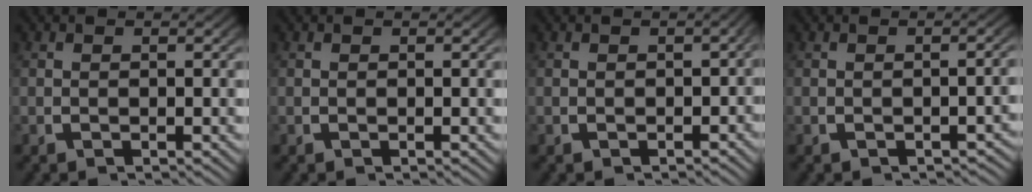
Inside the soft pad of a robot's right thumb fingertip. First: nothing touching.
{"total": 0.0}
{"total": 1.4, "force": [-1.0, 0.7, 0.7], "torque": [-0.005, -0.005, -0.014]}
{"total": 1.8, "force": [-1.5, 0.3, 0.9], "torque": [-0.012, 0.000, -0.018]}